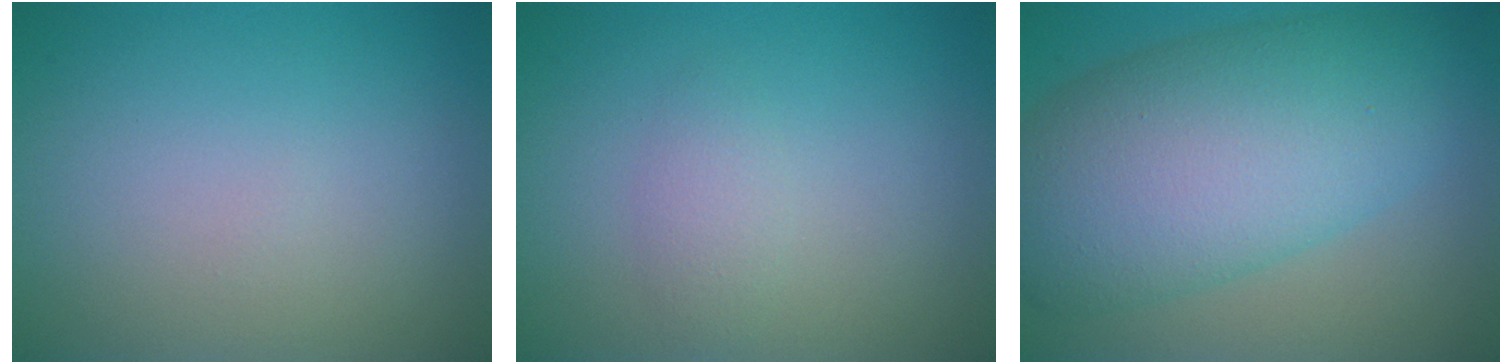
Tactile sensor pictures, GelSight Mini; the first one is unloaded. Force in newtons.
{"total": 1.6, "press": 1.6, "slide": 0.0}
{"total": 11.2, "press": 11.2, "slide": 0.3}